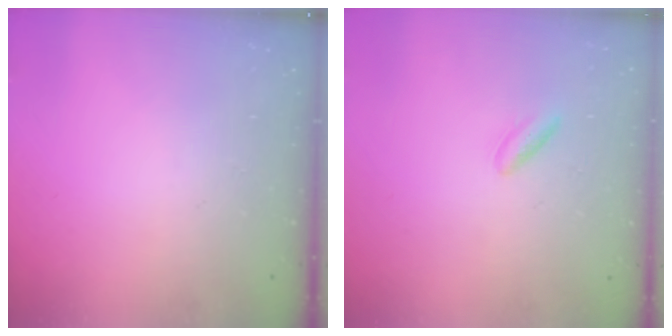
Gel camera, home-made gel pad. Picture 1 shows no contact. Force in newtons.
{"total": 2.5, "press": 2.2, "slide": 1.2}